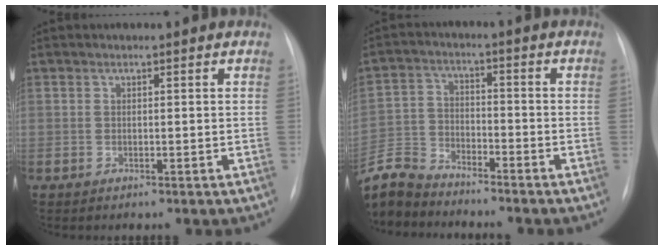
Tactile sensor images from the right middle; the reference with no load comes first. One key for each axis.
{"total": 10.7, "fx": -10.2, "fy": 2.6, "fz": 1.6, "tx": -0.044, "ty": 0.005, "tz": -0.203}